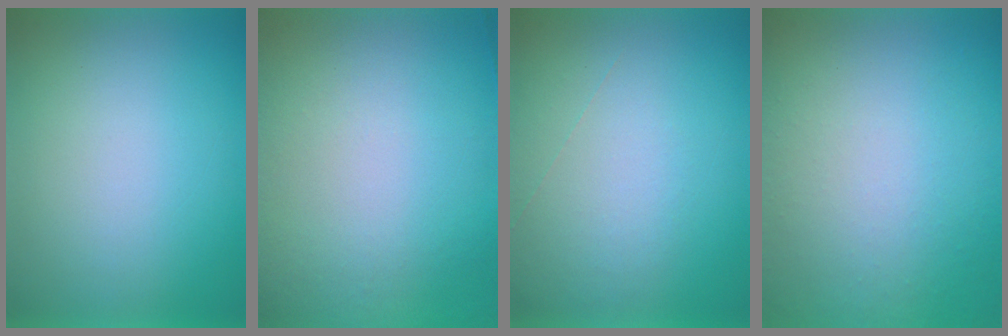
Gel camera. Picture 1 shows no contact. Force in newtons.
{"total": 5.5}
{"total": 1.0}
{"total": 9.4}